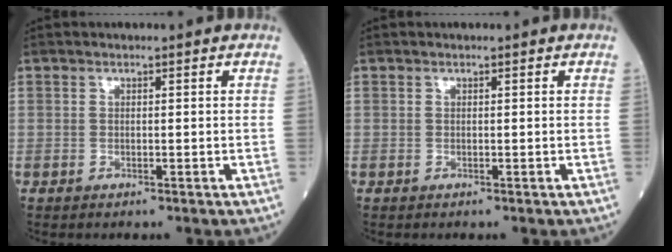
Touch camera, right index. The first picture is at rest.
{"total": 0.0}